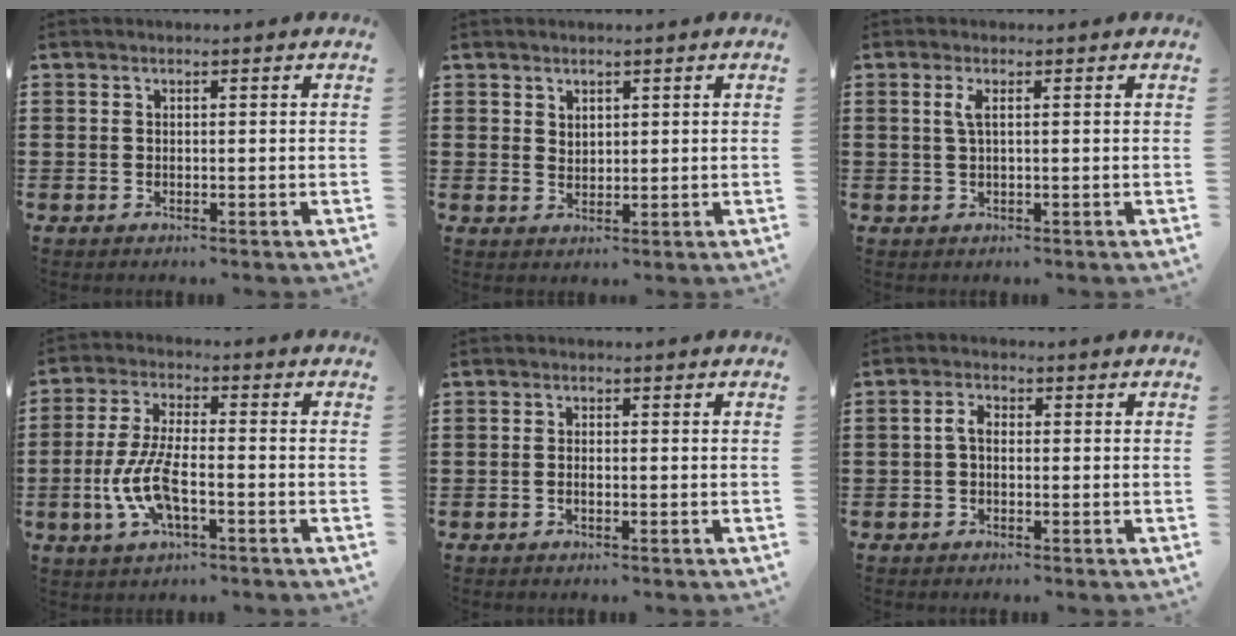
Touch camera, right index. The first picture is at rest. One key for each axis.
{"total": 1.8, "fx": 1.6, "fy": 1.0, "fz": 0.1, "tx": -0.004, "ty": 0.003, "tz": 0.031}
{"total": 1.8, "fx": 0.4, "fy": 0.2, "fz": 1.7, "tx": -0.035, "ty": 0.000, "tz": 0.006}
{"total": 8.5, "fx": -2.6, "fy": 3.1, "fz": 7.5, "tx": -0.173, "ty": -0.013, "tz": -0.052}
{"total": 0.8, "fx": -0.3, "fy": 0.2, "fz": 0.7, "tx": -0.015, "ty": -0.006, "tz": -0.004}
{"total": 2.2, "fx": -0.3, "fy": 1.2, "fz": 1.9, "tx": -0.044, "ty": 0.001, "tz": -0.009}